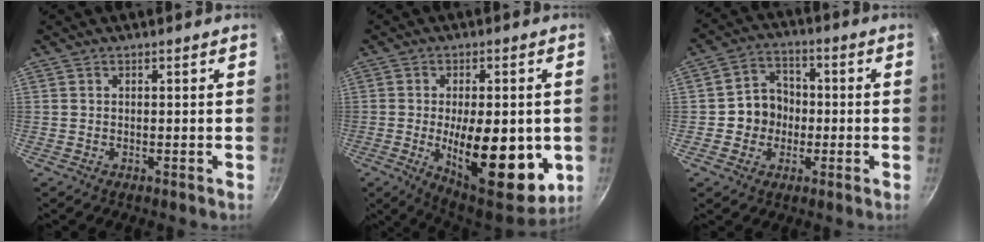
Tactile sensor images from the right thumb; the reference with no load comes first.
{"total": 19.6, "force": [-3.3, 8.3, 17.4], "torque": [-0.223, -0.013, -0.037]}
{"total": 7.9, "force": [-1.0, 7.1, 3.3], "torque": [-0.010, 0.019, -0.028]}